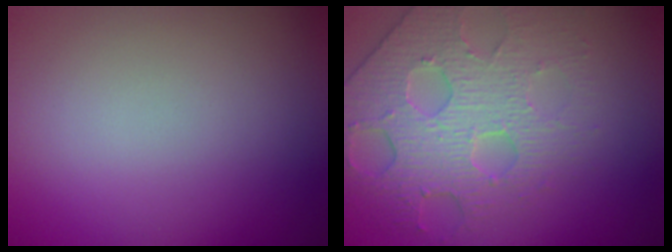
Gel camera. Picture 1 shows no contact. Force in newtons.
{"total": 4.9, "press": 4.5, "slide": 1.9}